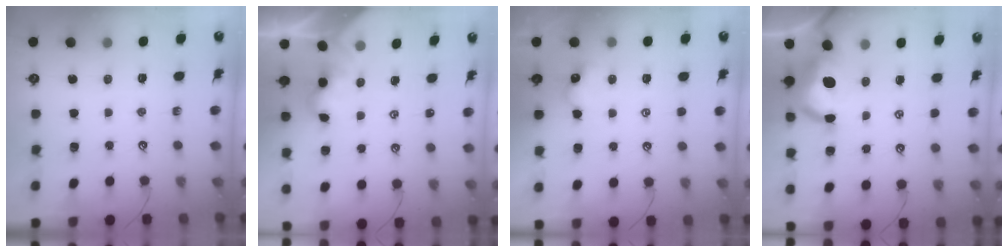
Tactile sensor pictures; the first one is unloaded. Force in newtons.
{"total": 2.0, "press": 2.0, "slide": 0.2}
{"total": 0.0}
{"total": 5.4, "press": 5.2, "slide": 1.3}